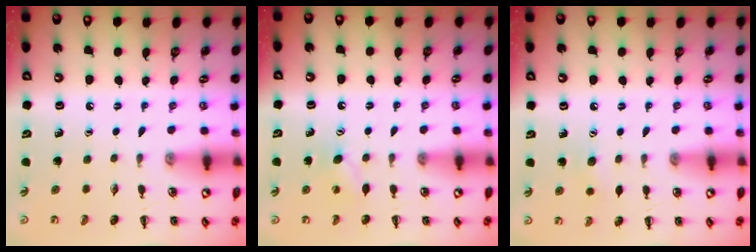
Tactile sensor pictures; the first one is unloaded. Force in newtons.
{"total": 6.3, "press": 6.2, "slide": 1.3}
{"total": 5.3, "press": 5.2, "slide": 1.4}